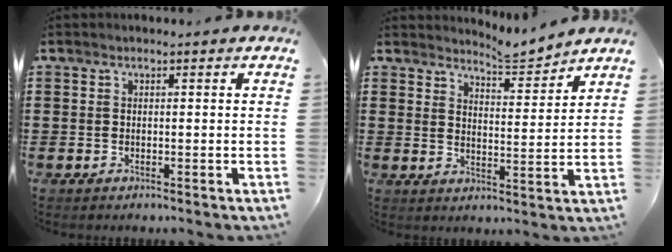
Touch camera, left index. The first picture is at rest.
{"total": 4.7, "force": [4.6, -0.2, 0.8], "torque": [-0.025, -0.029, 0.080]}